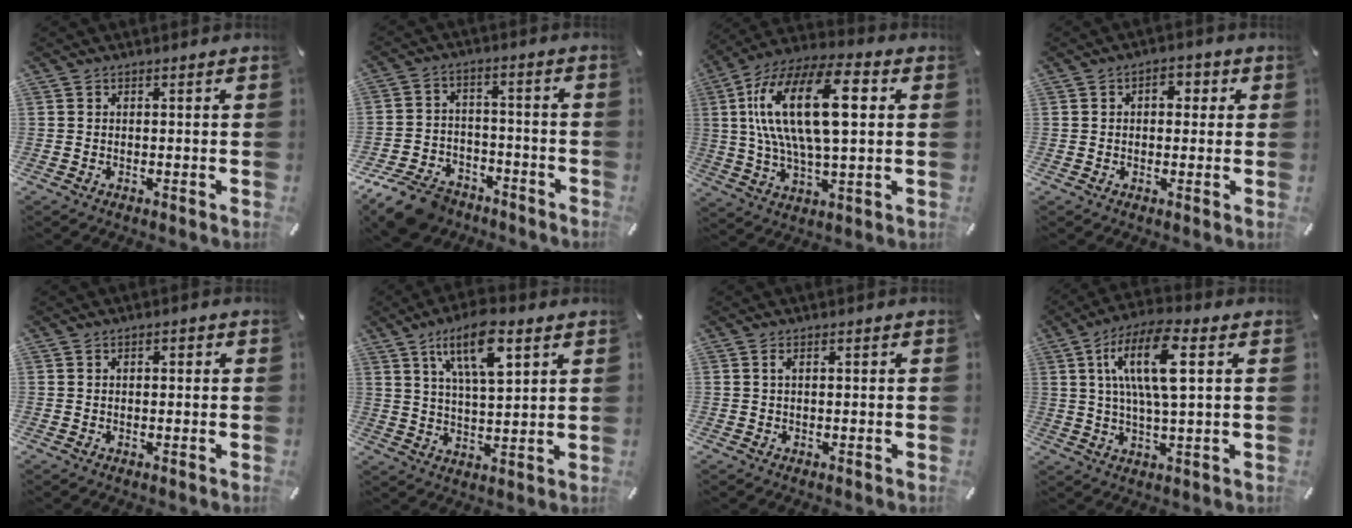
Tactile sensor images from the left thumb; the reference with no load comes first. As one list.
[{"total": 10.9, "force": [-8.3, 5.9, 4.0], "torque": [-0.071, 0.055, -0.151]}, {"total": 22.5, "force": [5.2, 9.6, 19.7], "torque": [-0.403, -0.005, 0.070]}, {"total": 4.2, "force": [0.6, 2.8, 3.0], "torque": [-0.030, -0.001, 0.000]}, {"total": 1.2, "force": [0.1, 0.7, 1.0], "torque": [-0.019, 0.006, -0.001]}, {"total": 12.4, "force": [7.0, 4.5, 9.2], "torque": [-0.160, -0.015, 0.120]}, {"total": 1.3, "force": [0.2, 0.3, 1.2], "torque": [-0.024, 0.000, 0.003]}, {"total": 13.7, "force": [3.9, 3.9, 12.6], "torque": [-0.258, 0.002, 0.062]}]